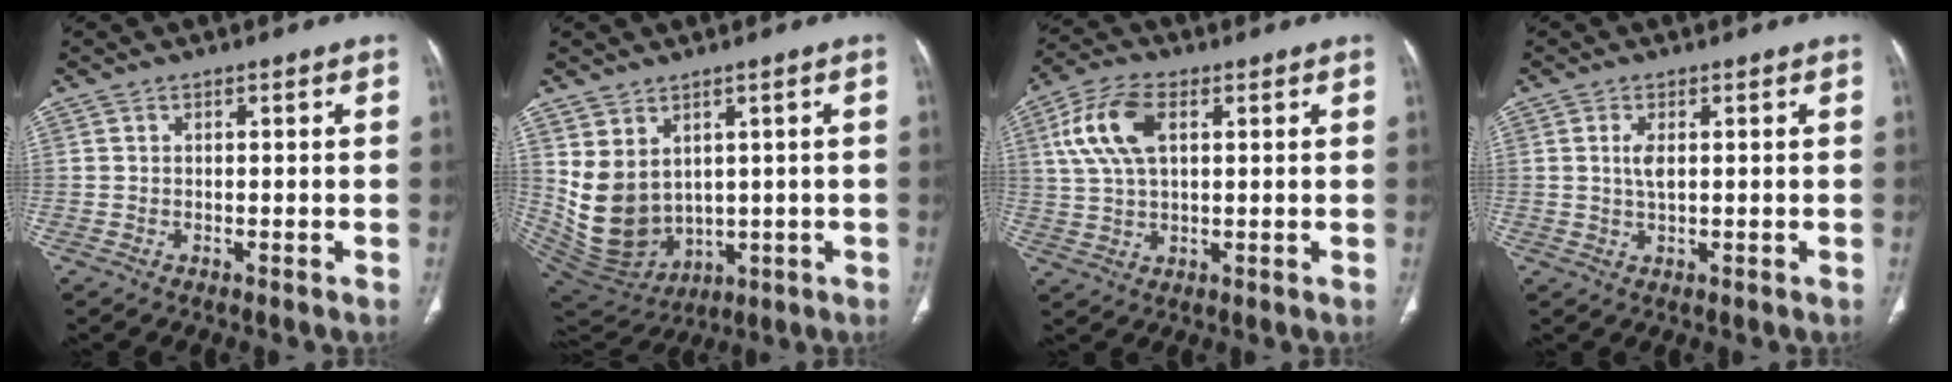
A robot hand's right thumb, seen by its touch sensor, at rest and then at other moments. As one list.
[{"total": 12.3, "force": [2.3, 9.3, 7.7], "torque": [-0.130, -0.017, 0.087]}, {"total": 10.5, "force": [3.3, 5.5, 8.4], "torque": [-0.177, 0.012, 0.065]}, {"total": 2.8, "force": [0.6, 1.2, 2.5], "torque": [-0.056, -0.001, 0.015]}]